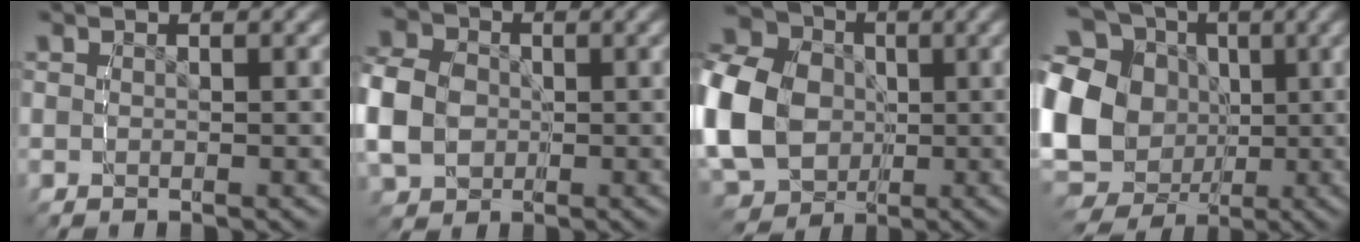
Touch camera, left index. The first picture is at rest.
{"total": 6.6, "force": [-0.1, 5.7, 3.3], "torque": [-0.082, -0.018, 0.004]}
{"total": 14.4, "force": [0.5, 12.3, 7.6], "torque": [-0.179, -0.023, 0.004]}
{"total": 17.6, "force": [0.3, 15.1, 8.9], "torque": [-0.192, -0.033, -0.001]}